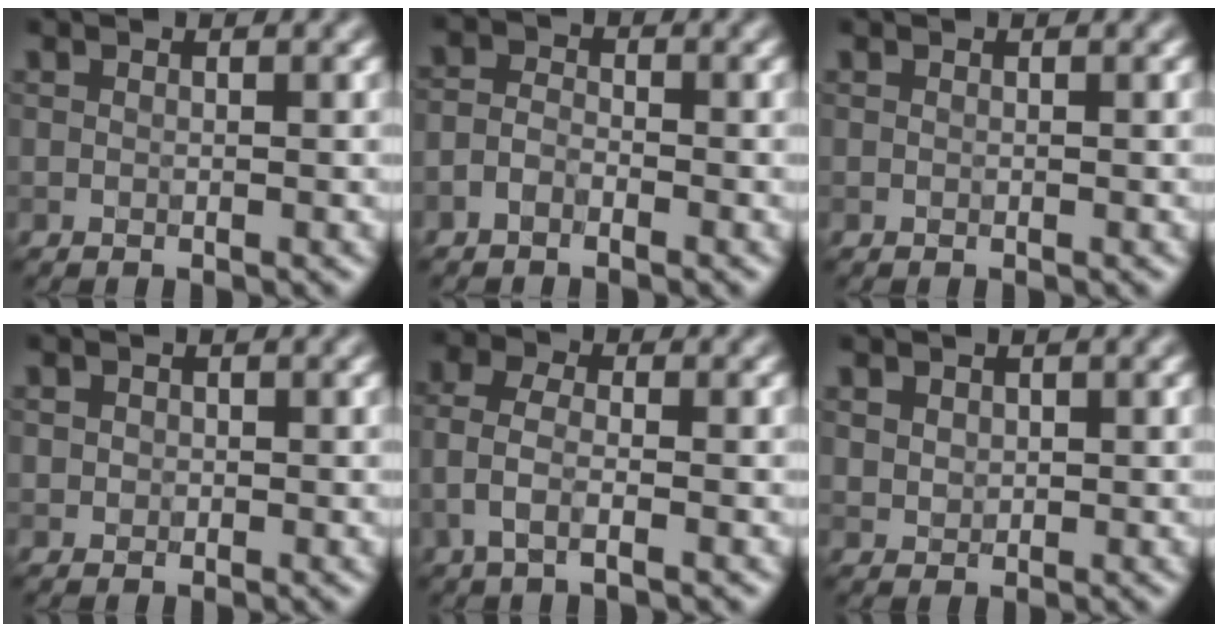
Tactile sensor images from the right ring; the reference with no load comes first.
{"total": 1.7, "force": [-1.1, 0.9, 0.9], "torque": [-0.016, 0.005, -0.028]}
{"total": 0.0}
{"total": 0.8, "force": [0.1, 0.8, 0.2], "torque": [0.004, -0.004, 0.004]}
{"total": 3.0, "force": [-1.2, 1.3, 2.5], "torque": [-0.059, 0.002, -0.032]}
{"total": 1.3, "force": [0.7, 1.0, 0.4], "torque": [-0.009, -0.004, 0.018]}